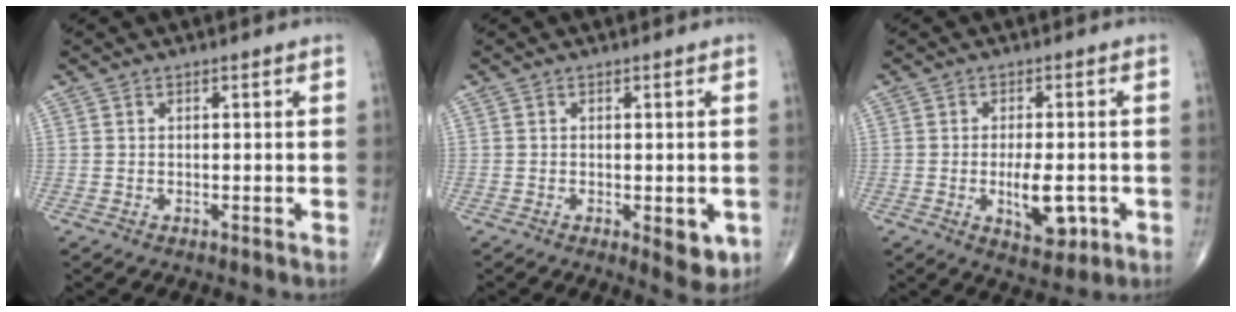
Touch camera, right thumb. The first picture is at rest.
{"total": 5.3, "force": [-1.5, 2.2, 4.5], "torque": [-0.043, -0.008, -0.015]}
{"total": 7.7, "force": [-1.9, 3.4, 6.6], "torque": [-0.094, -0.003, -0.021]}